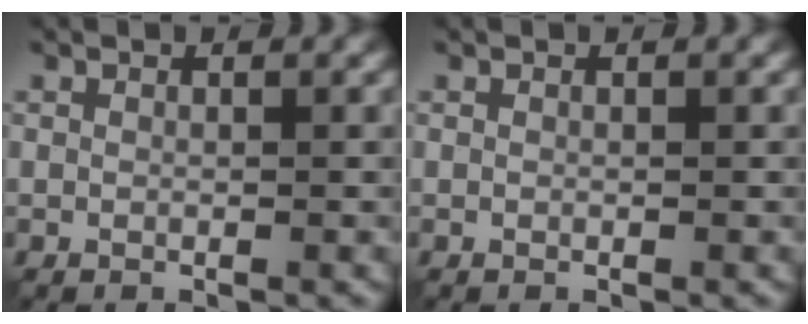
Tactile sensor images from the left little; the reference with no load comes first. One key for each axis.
{"total": 0.0}